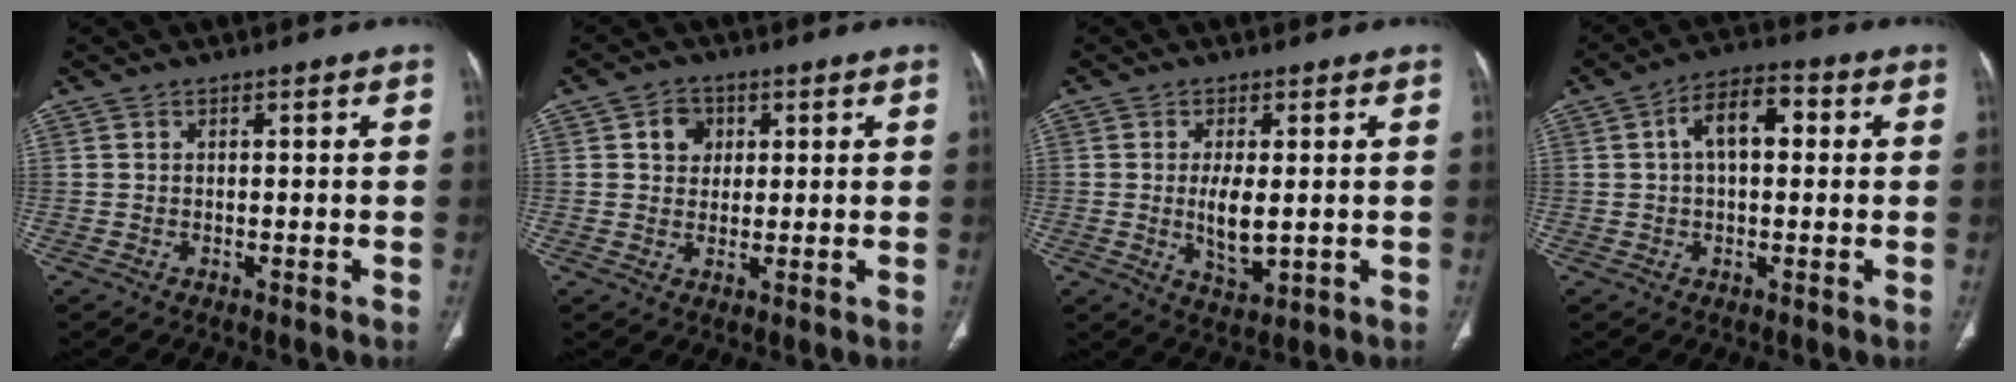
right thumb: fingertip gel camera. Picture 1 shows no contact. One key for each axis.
{"total": 4.6, "fx": 1.5, "fy": 3.9, "fz": 2.1, "tx": -0.010, "ty": -0.002, "tz": 0.023}
{"total": 6.0, "fx": -0.1, "fy": 2.5, "fz": 5.4, "tx": -0.099, "ty": -0.016, "tz": 0.005}
{"total": 8.4, "fx": 1.5, "fy": 4.5, "fz": 6.9, "tx": -0.106, "ty": 0.024, "tz": 0.016}